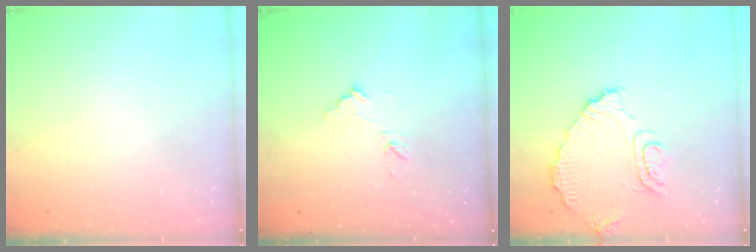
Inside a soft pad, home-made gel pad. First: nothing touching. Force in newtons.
{"total": 8.1, "press": 8.1, "slide": 0.3}
{"total": 10.1, "press": 10.0, "slide": 1.0}